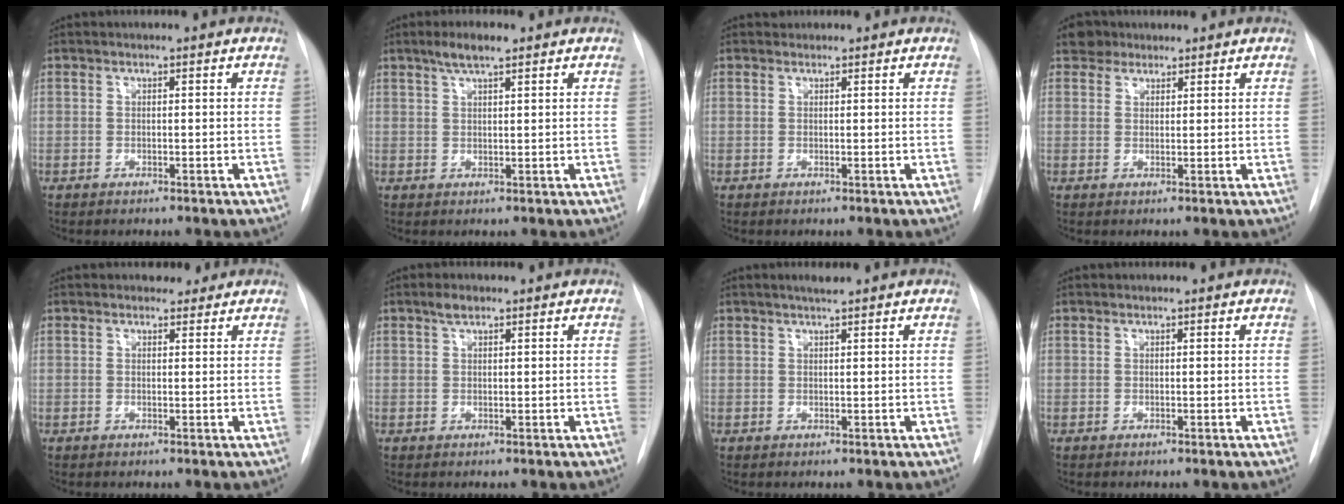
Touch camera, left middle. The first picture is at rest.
{"total": 3.6, "force": [2.5, 0.5, 2.5], "torque": [-0.052, 0.005, 0.047]}
{"total": 0.6, "force": [0.6, 0.2, -0.2], "torque": [-0.003, 0.006, 0.010]}
{"total": 2.9, "force": [2.3, 1.7, 0.1], "torque": [-0.004, 0.012, 0.037]}
{"total": 1.6, "force": [1.3, 0.8, 0.0], "torque": [0.001, 0.001, 0.016]}
{"total": 1.5, "force": [1.1, 0.6, 0.9], "torque": [-0.019, 0.005, 0.019]}
{"total": 1.6, "force": [1.3, -0.1, 0.8], "torque": [-0.019, 0.000, 0.025]}
{"total": 0.0}